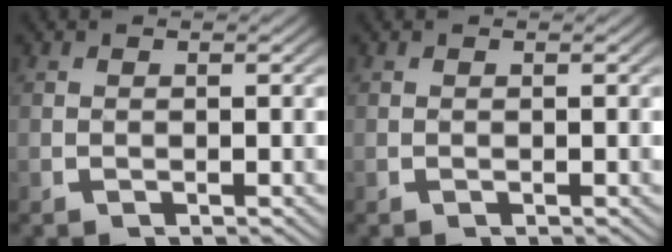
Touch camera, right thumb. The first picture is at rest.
{"total": 0.0}